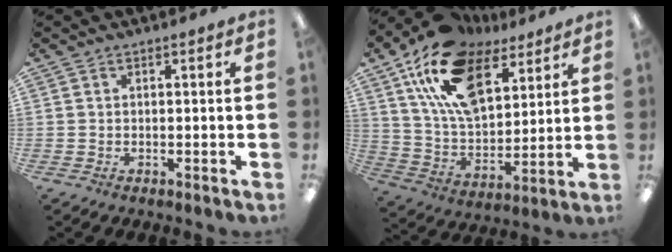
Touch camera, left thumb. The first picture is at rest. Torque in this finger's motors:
{"motor_torque": [0.81, 0.94, 1.45, -1.32, 0.54]}